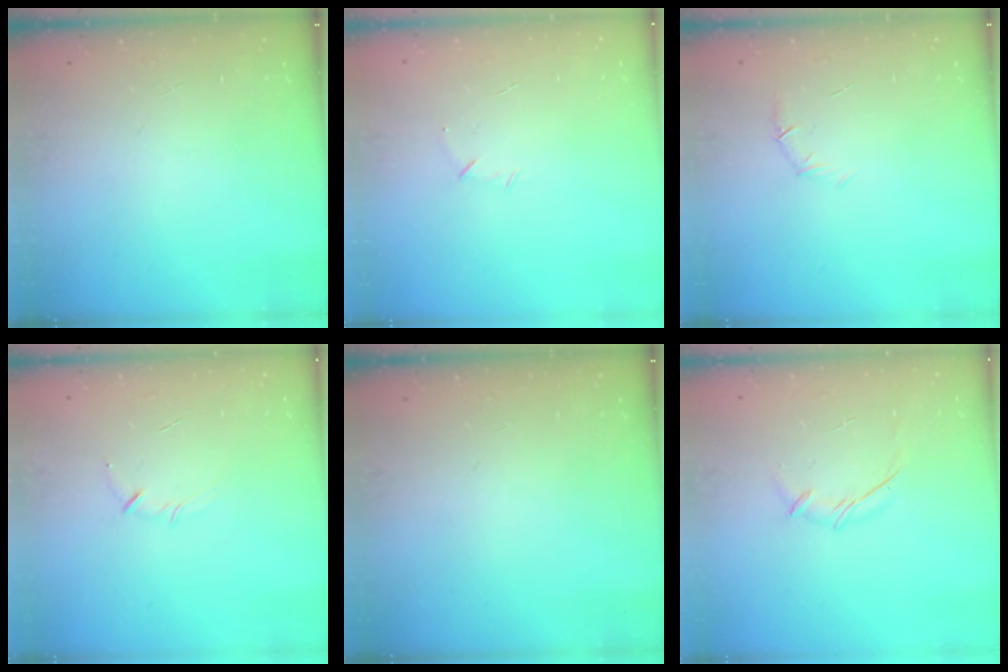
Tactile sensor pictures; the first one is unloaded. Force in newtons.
{"total": 3.5, "press": 3.4, "slide": 0.9}
{"total": 5.4, "press": 5.2, "slide": 1.5}
{"total": 3.9, "press": 3.8, "slide": 0.9}
{"total": 0.0}
{"total": 4.5, "press": 4.3, "slide": 1.0}